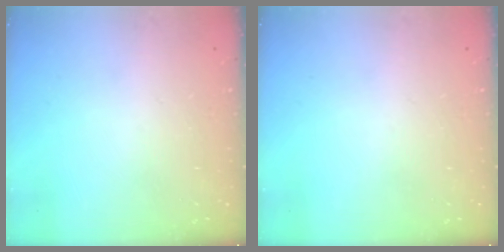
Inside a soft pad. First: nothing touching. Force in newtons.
{"total": 0.0}